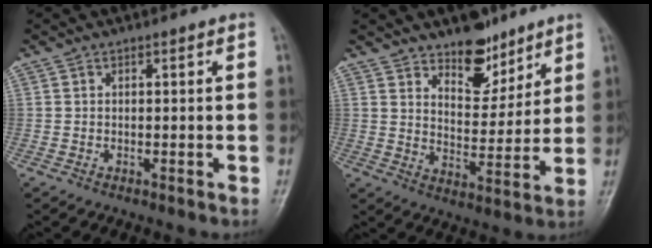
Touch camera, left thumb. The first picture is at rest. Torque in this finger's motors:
{"motor_torque": [0.08, 0.19, -0.44, -0.38, 0.10]}